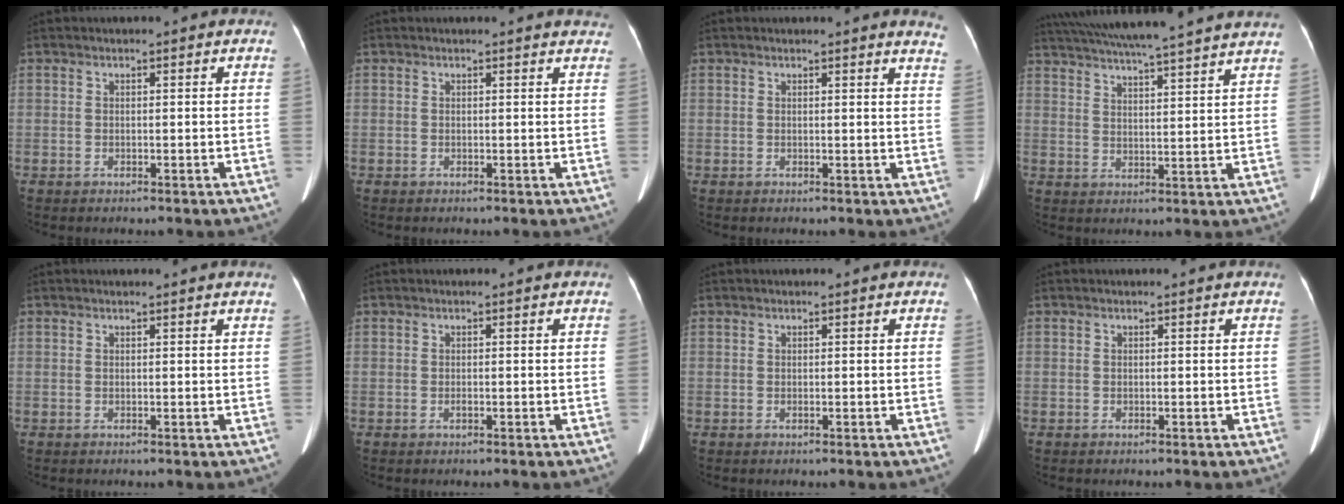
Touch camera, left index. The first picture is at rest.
{"total": 4.3, "force": [4.0, 1.4, 0.7], "torque": [-0.001, 0.006, 0.021]}
{"total": 5.6, "force": [5.5, 0.1, 1.3], "torque": [-0.004, -0.024, 0.028]}
{"total": 22.7, "force": [20.3, 0.0, 10.1], "torque": [-0.176, 0.011, 0.274]}
{"total": 1.5, "force": [1.5, -0.2, 0.5], "torque": [-0.017, 0.005, 0.015]}
{"total": 0.0}
{"total": 0.0}
{"total": 0.0}